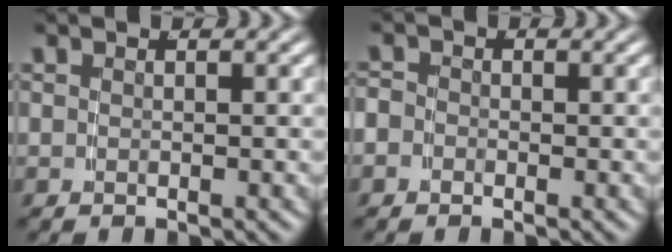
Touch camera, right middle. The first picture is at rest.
{"total": 1.9, "force": [-0.8, 1.6, 0.5], "torque": [-0.018, -0.010, -0.016]}